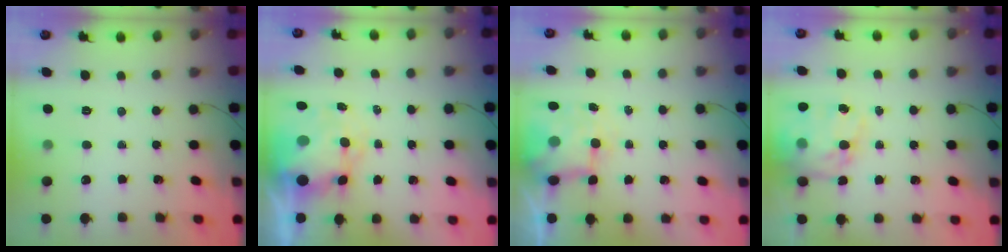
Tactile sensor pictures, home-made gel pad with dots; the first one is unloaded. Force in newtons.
{"total": 9.2, "press": 9.0, "slide": 2.1}
{"total": 6.7, "press": 6.6, "slide": 1.2}
{"total": 14.1, "press": 13.7, "slide": 3.3}